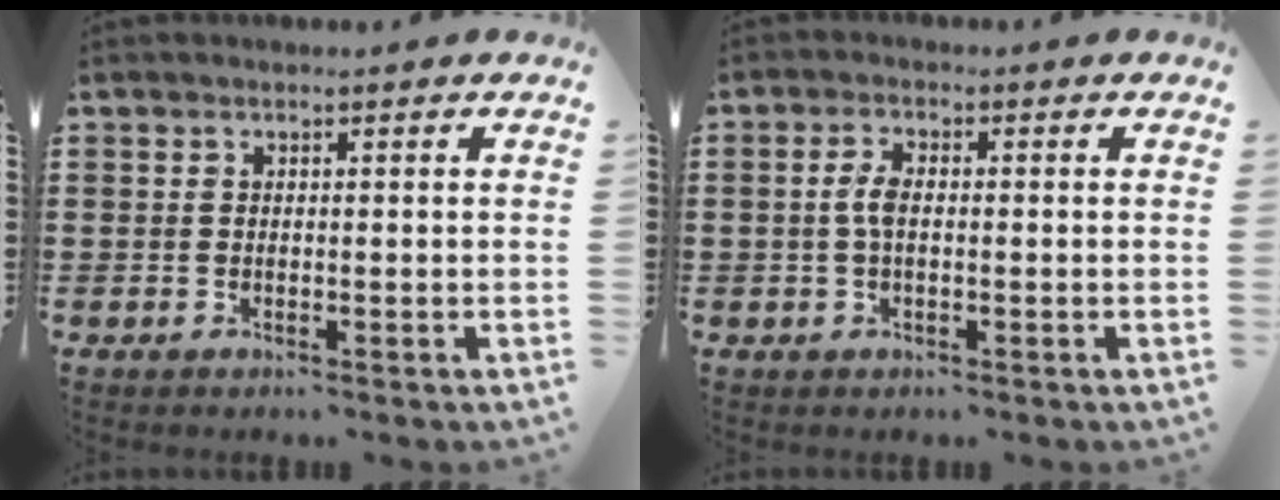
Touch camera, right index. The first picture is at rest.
{"total": 3.1, "force": [-0.1, 1.3, 2.9], "torque": [-0.070, -0.002, -0.008]}